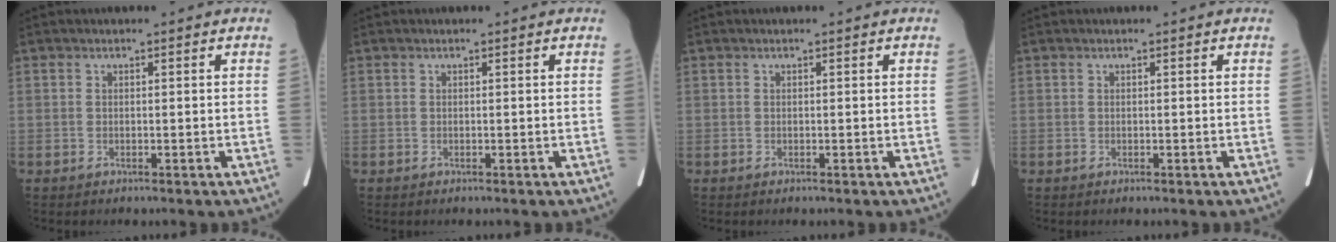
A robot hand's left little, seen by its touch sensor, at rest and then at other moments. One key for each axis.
{"total": 0.0}
{"total": 0.0}
{"total": 0.0}